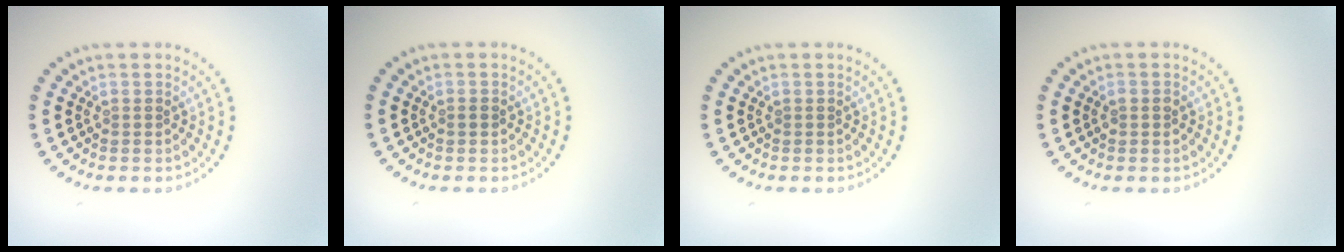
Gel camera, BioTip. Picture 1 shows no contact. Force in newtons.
{"total": 0.8, "press": 0.8, "slide": 0.1}
{"total": 0.0}
{"total": 1.2, "press": 1.2, "slide": 0.1}